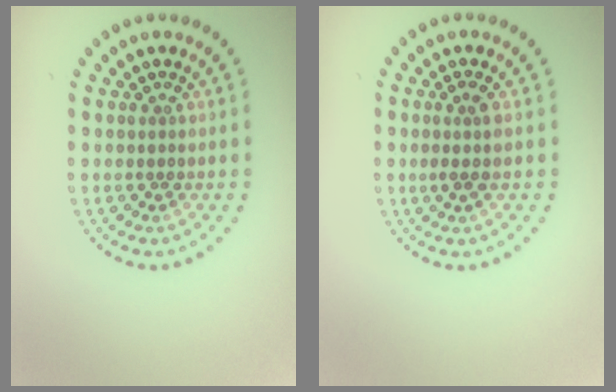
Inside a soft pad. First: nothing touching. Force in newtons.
{"total": 1.6, "press": 1.2, "slide": 1.0}